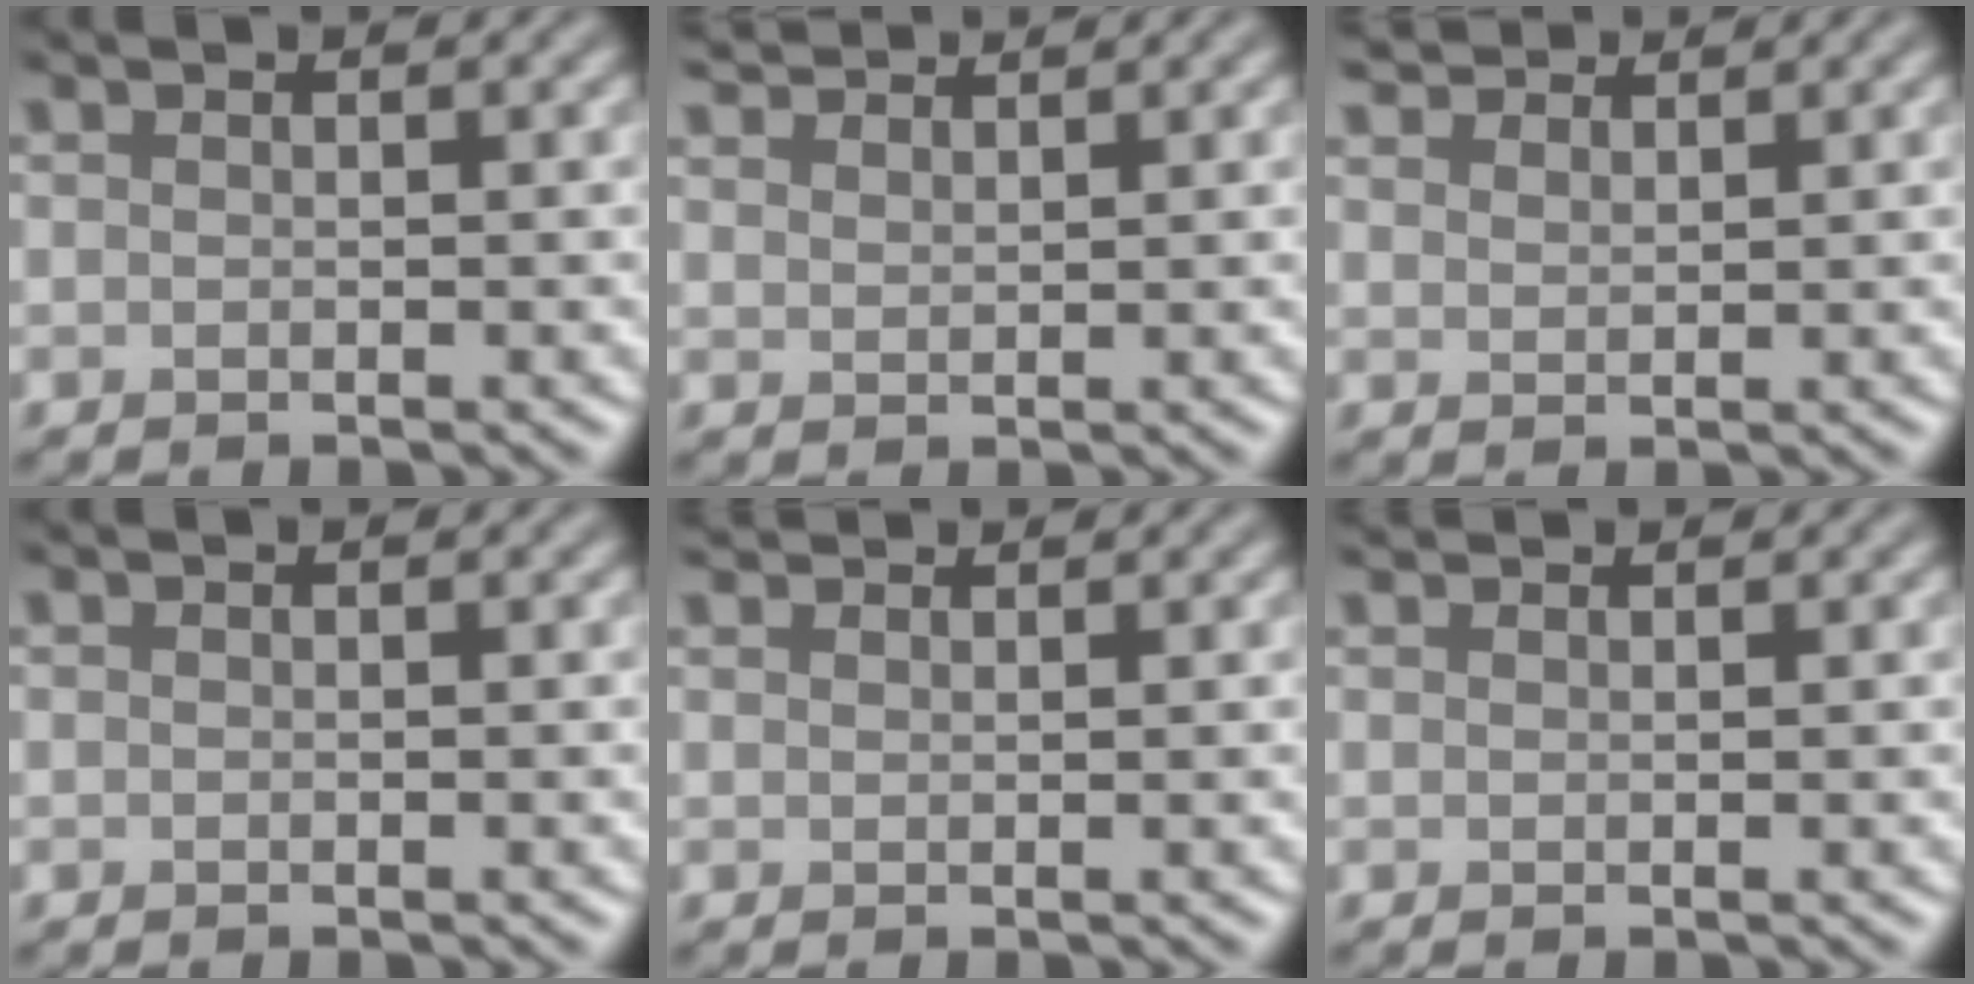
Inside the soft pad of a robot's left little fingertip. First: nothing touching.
{"total": 2.8, "force": [2.7, 0.4, 0.6], "torque": [-0.014, 0.007, 0.050]}
{"total": 3.5, "force": [3.2, 1.0, 0.9], "torque": [-0.027, 0.007, 0.061]}
{"total": 0.0}
{"total": 2.0, "force": [2.0, 0.2, 0.5], "torque": [-0.015, 0.004, 0.027]}
{"total": 1.3, "force": [1.3, 0.1, 0.3], "torque": [-0.010, -0.001, 0.016]}